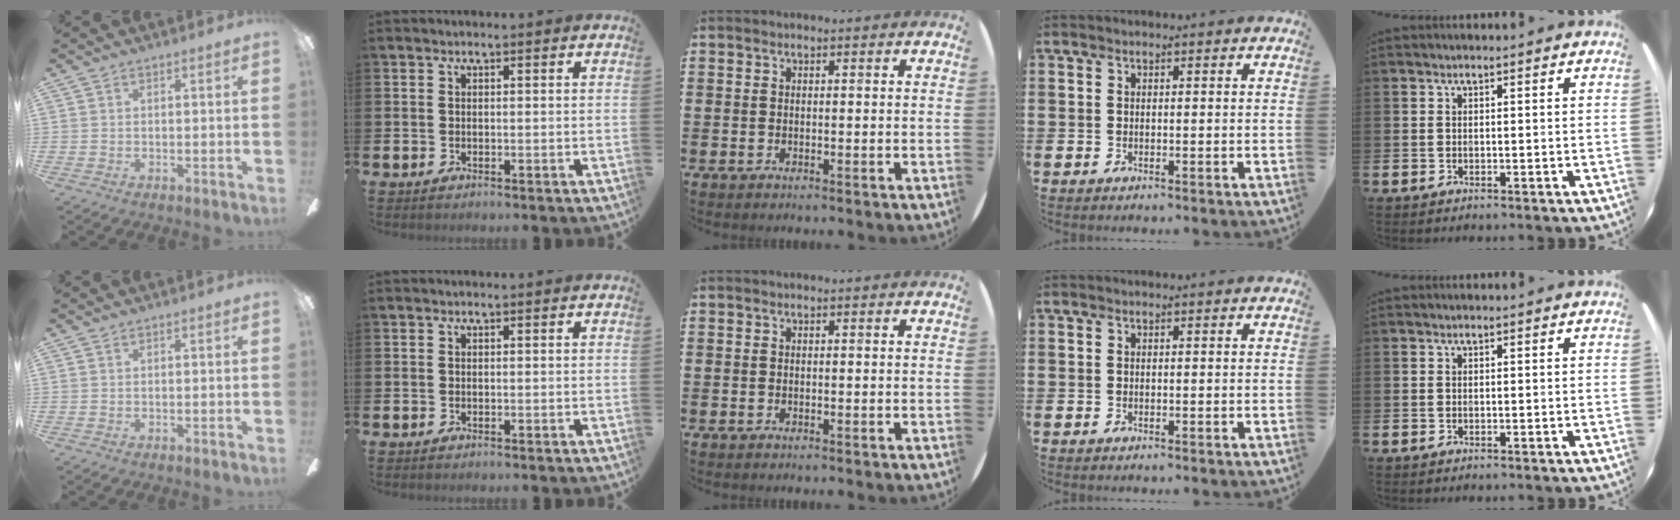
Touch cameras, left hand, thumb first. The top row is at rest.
{}